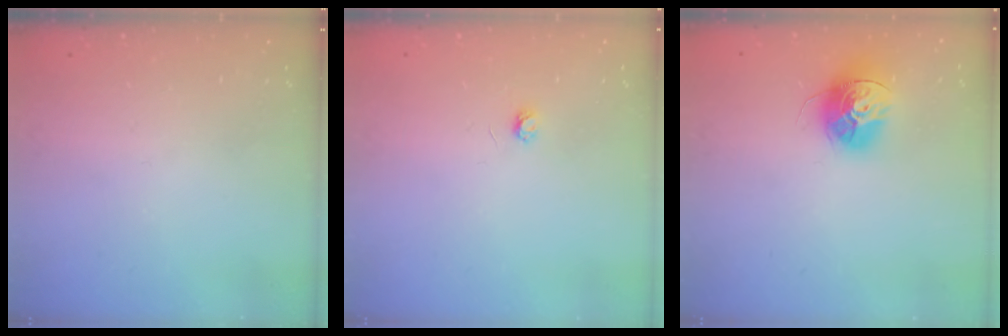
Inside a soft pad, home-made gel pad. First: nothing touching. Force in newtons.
{"total": 2.9, "press": 2.9, "slide": 0.3}
{"total": 13.7, "press": 13.7, "slide": 1.0}